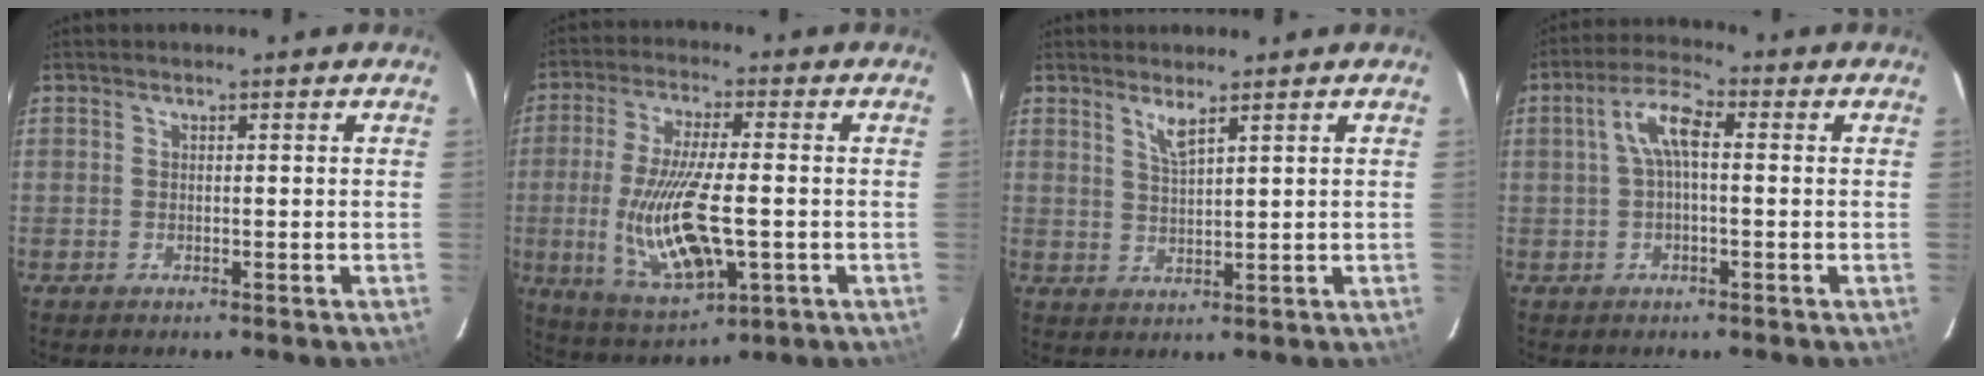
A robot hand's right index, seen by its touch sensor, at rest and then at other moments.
{"total": 16.0, "force": [-2.7, 5.2, 14.9], "torque": [-0.293, -0.021, -0.038]}
{"total": 2.9, "force": [2.2, 0.2, 2.0], "torque": [-0.040, -0.003, 0.041]}
{"total": 5.8, "force": [0.3, 2.0, 5.4], "torque": [-0.109, 0.019, 0.007]}